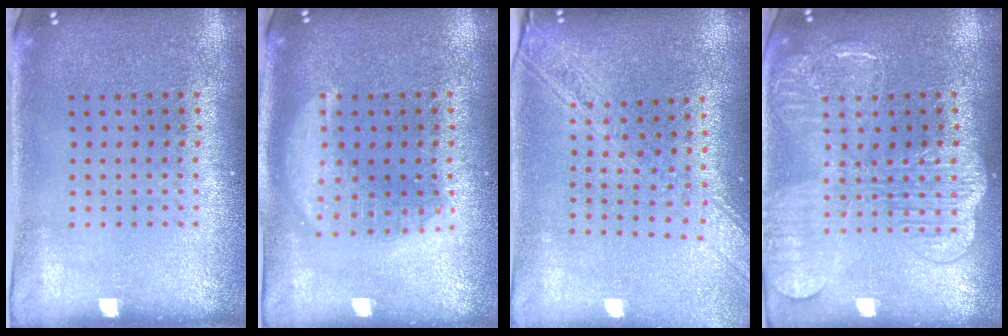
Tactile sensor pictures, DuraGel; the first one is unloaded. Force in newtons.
{"total": 3.1, "press": 3.1, "slide": 0.3}
{"total": 2.1, "press": 1.8, "slide": 1.1}
{"total": 4.0, "press": 4.0, "slide": 0.5}